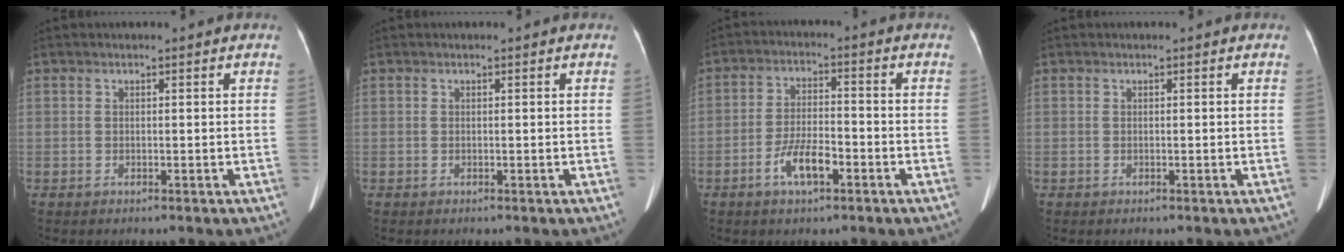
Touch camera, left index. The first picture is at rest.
{"total": 0.0}
{"total": 6.2, "force": [-3.1, 2.0, 4.9], "torque": [-0.103, 0.003, -0.056]}
{"total": 0.0}